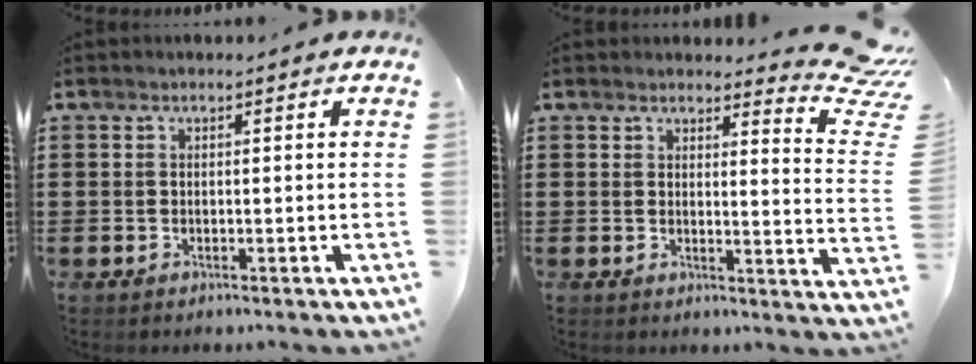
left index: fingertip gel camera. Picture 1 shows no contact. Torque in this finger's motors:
{"motor_torque": [-0.72, -1.42, 0.17, -0.02]}